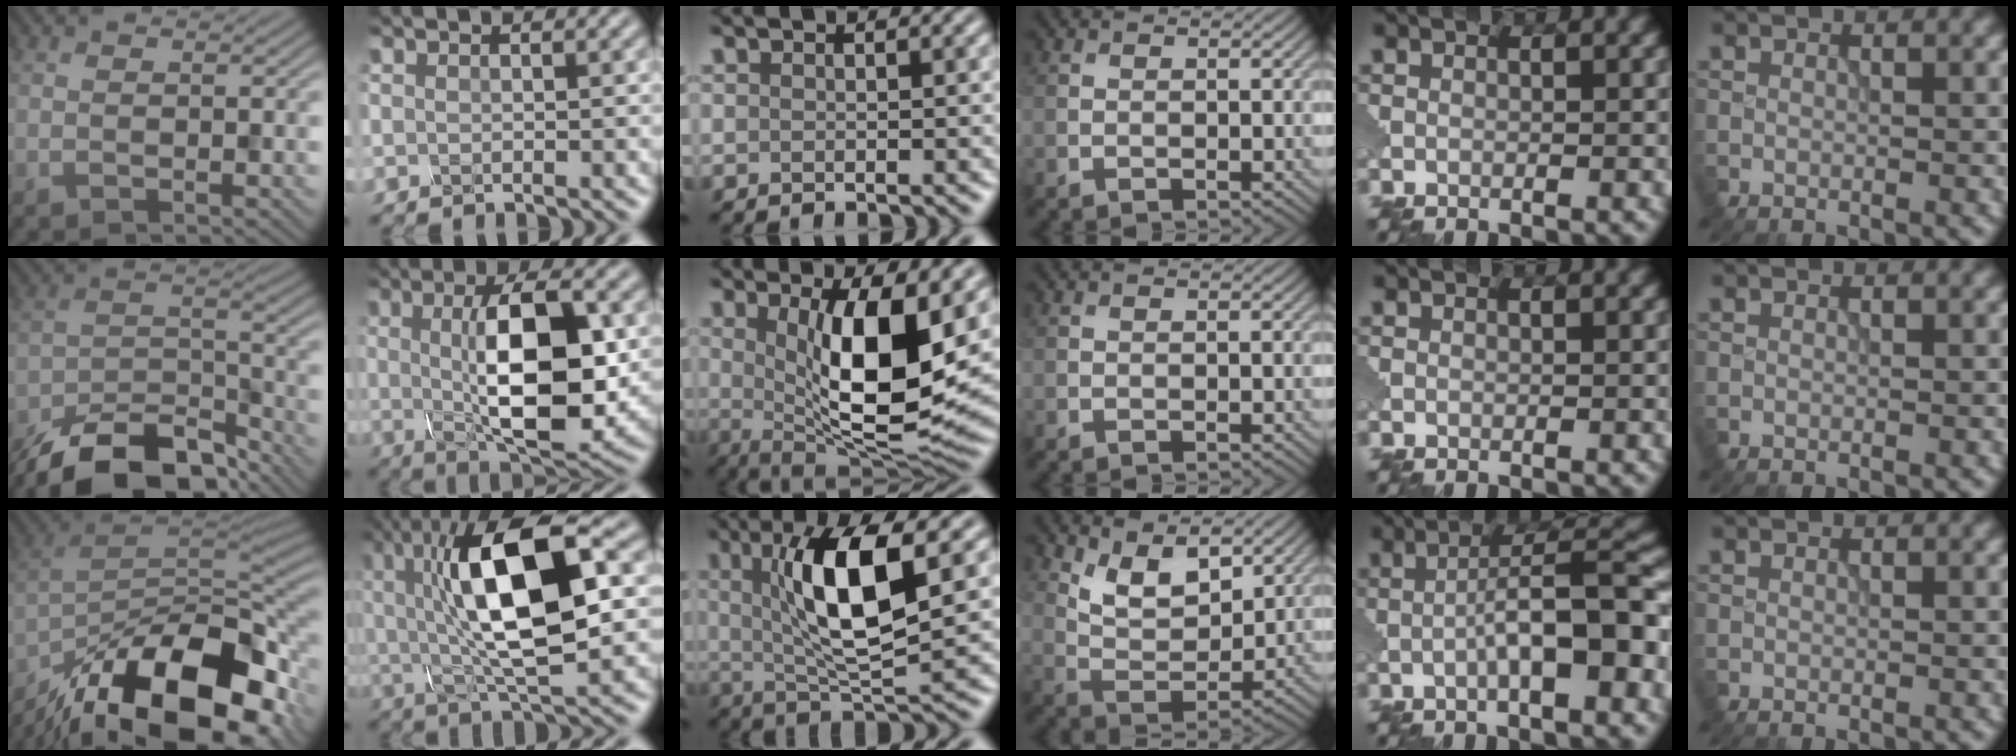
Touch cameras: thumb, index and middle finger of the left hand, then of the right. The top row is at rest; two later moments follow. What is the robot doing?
{"motion": "assemble", "object": "glue stick"}